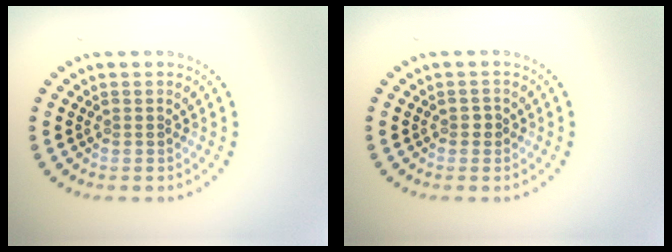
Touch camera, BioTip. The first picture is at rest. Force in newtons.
{"total": 0.7, "press": 0.7, "slide": 0.1}